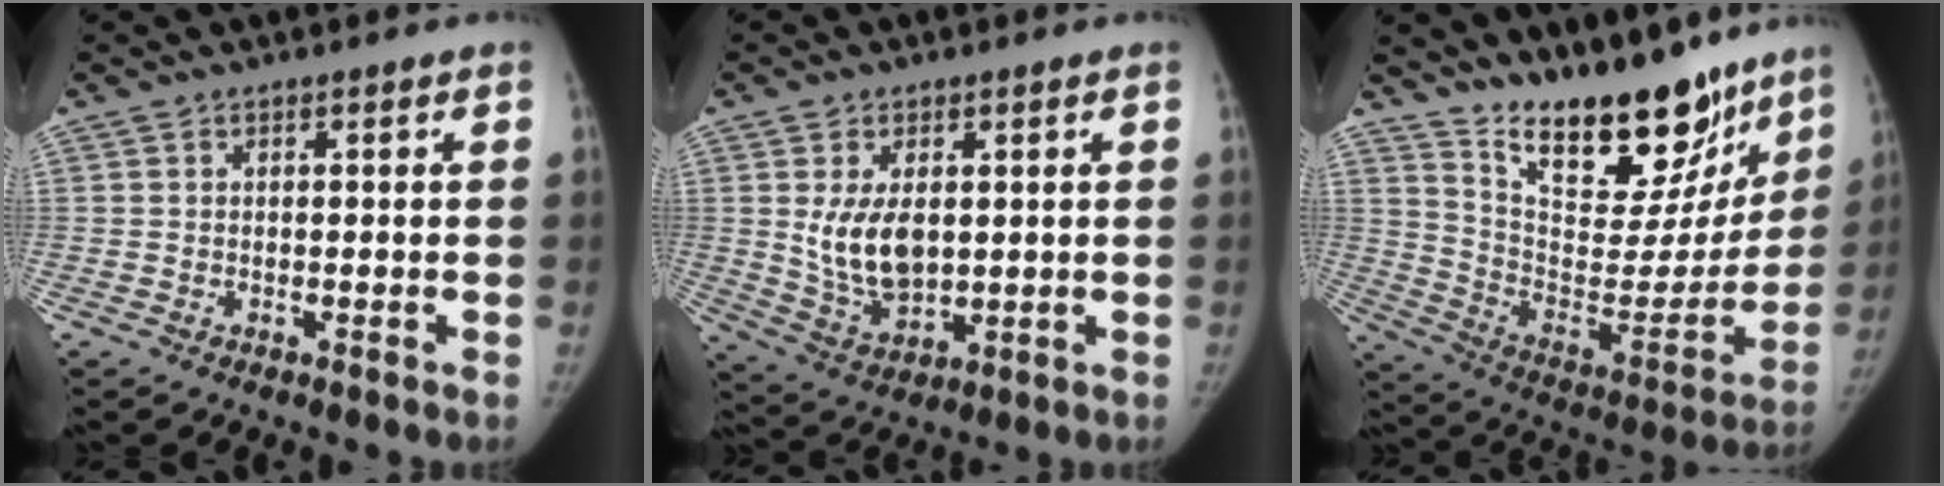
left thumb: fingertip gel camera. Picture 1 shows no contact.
{"total": 9.4, "force": [1.3, 5.8, 7.3], "torque": [-0.118, -0.017, 0.043]}
{"total": 25.3, "force": [19.1, 9.8, 13.4], "torque": [-0.160, -0.107, 0.303]}